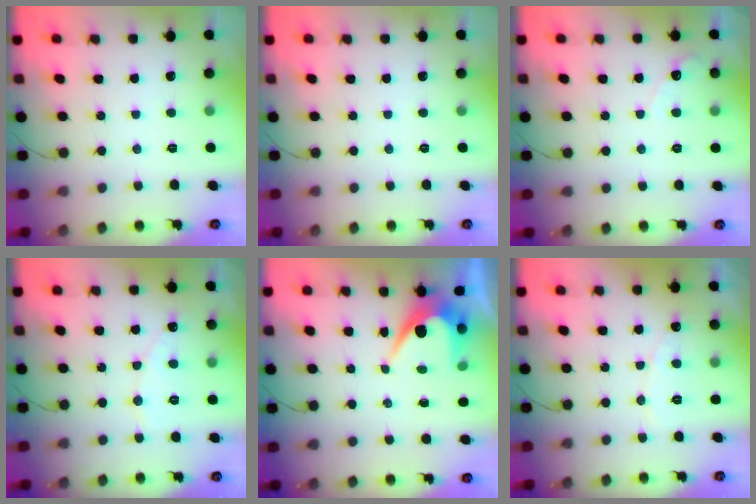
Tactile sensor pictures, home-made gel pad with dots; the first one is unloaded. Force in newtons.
{"total": 0.0}
{"total": 3.1, "press": 3.1, "slide": 0.3}
{"total": 5.2, "press": 5.2, "slide": 0.4}
{"total": 6.0, "press": 6.0, "slide": 0.4}
{"total": 4.9, "press": 4.9, "slide": 0.3}